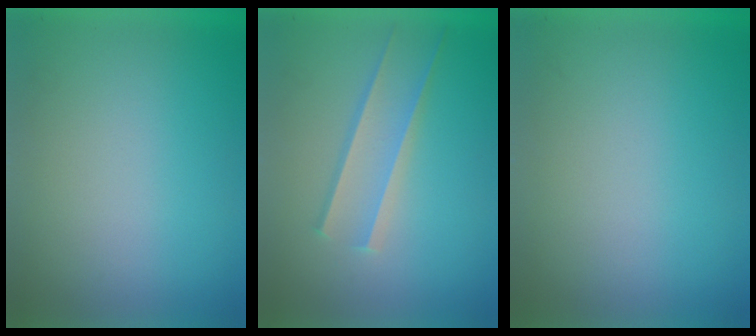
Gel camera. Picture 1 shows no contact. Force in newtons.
{"total": 1.7}
{"total": 0.0}